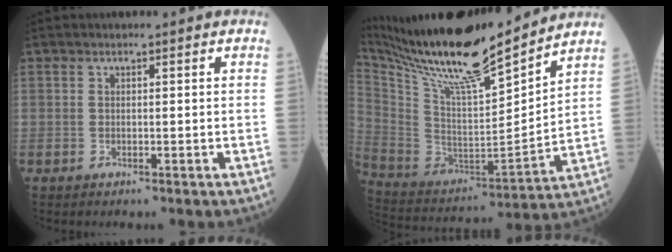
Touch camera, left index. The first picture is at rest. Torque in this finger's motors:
{"motor_torque": [0.96, -1.18, 0.62, 0.19]}